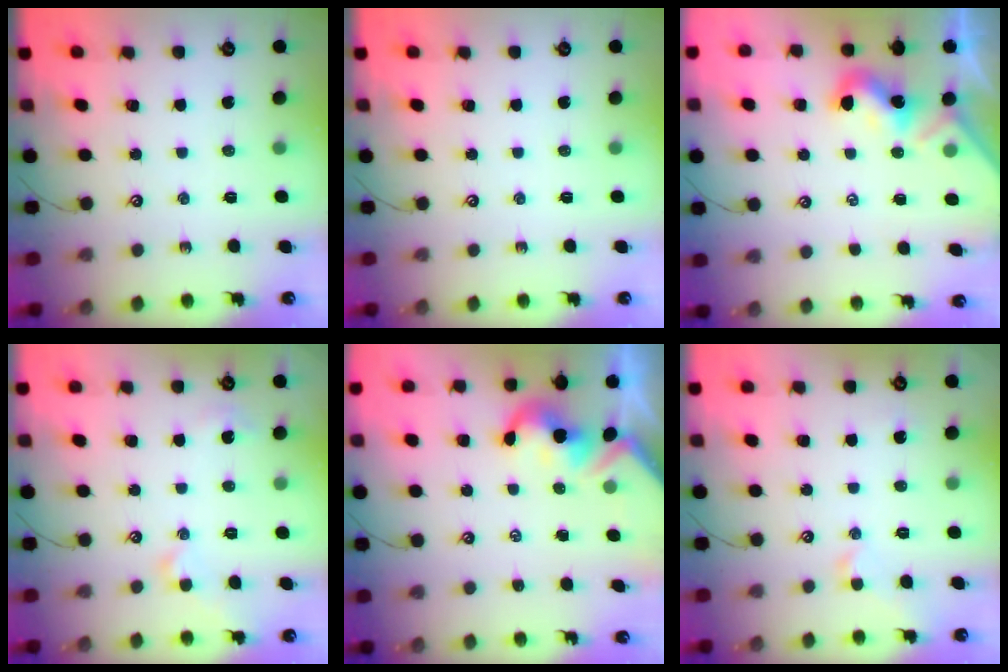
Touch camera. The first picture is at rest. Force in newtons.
{"total": 0.0}
{"total": 1.8, "press": 1.8, "slide": 0.5}
{"total": 1.9, "press": 1.9, "slide": 0.5}
{"total": 2.4, "press": 2.4, "slide": 0.3}
{"total": 2.1, "press": 2.0, "slide": 0.6}